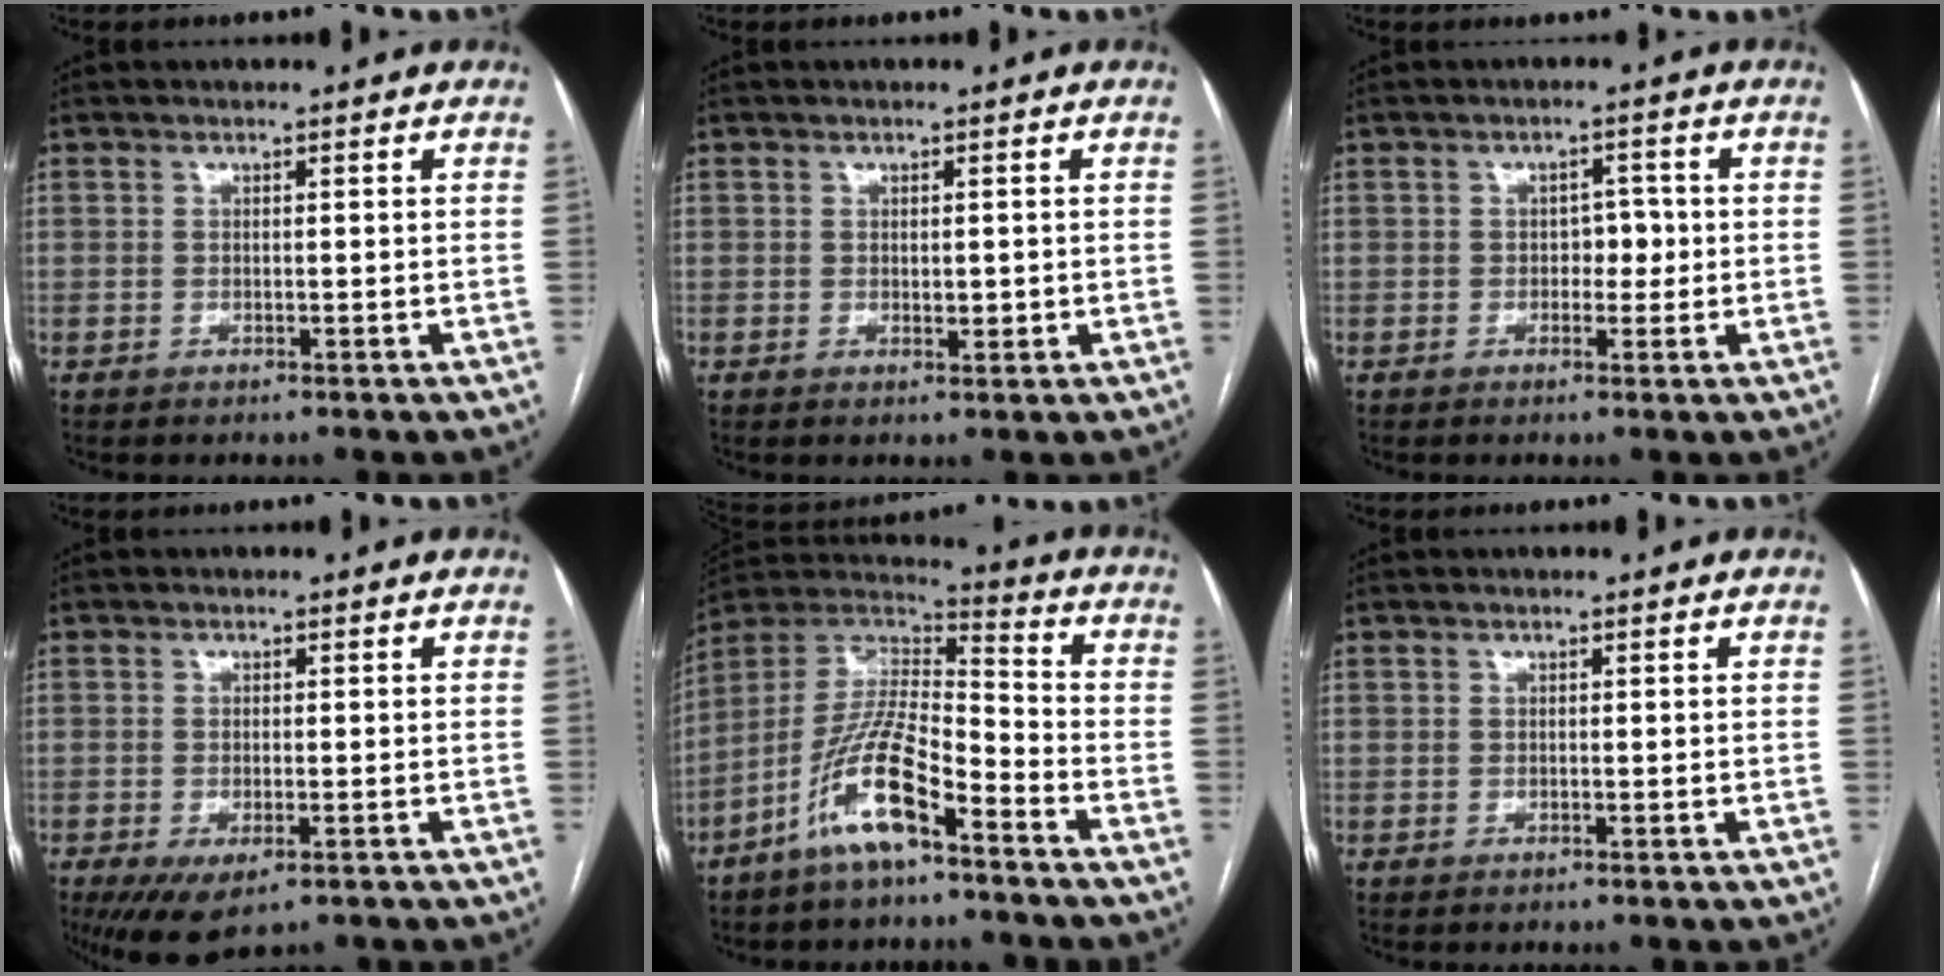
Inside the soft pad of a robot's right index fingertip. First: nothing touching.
{"total": 1.5, "force": [0.0, 0.7, 1.3], "torque": [-0.018, -0.003, 0.005]}
{"total": 2.9, "force": [-0.2, 1.9, 2.2], "torque": [-0.023, 0.009, -0.003]}
{"total": 6.3, "force": [-3.6, 2.5, 4.6], "torque": [-0.075, -0.016, -0.053]}
{"total": 13.2, "force": [-7.7, 3.1, 10.3], "torque": [-0.210, 0.006, -0.144]}
{"total": 0.0}